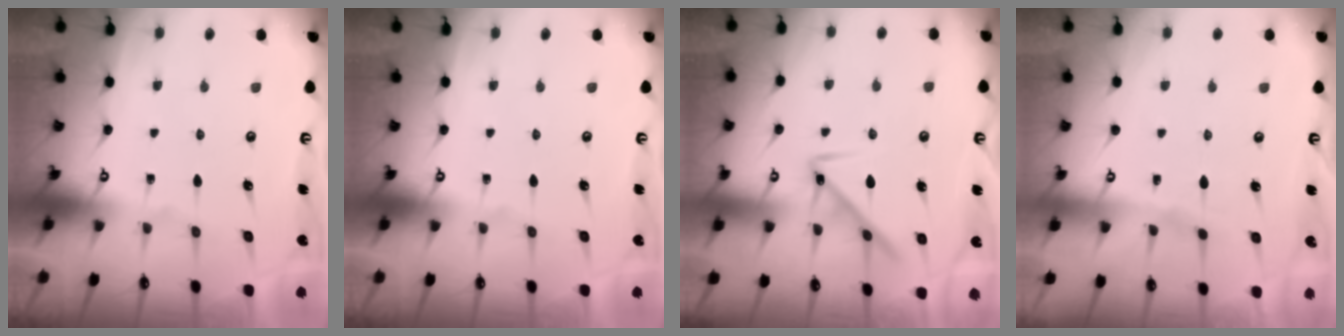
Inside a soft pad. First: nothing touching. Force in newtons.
{"total": 0.0}
{"total": 8.0, "press": 7.9, "slide": 1.1}
{"total": 3.0, "press": 3.0, "slide": 0.5}